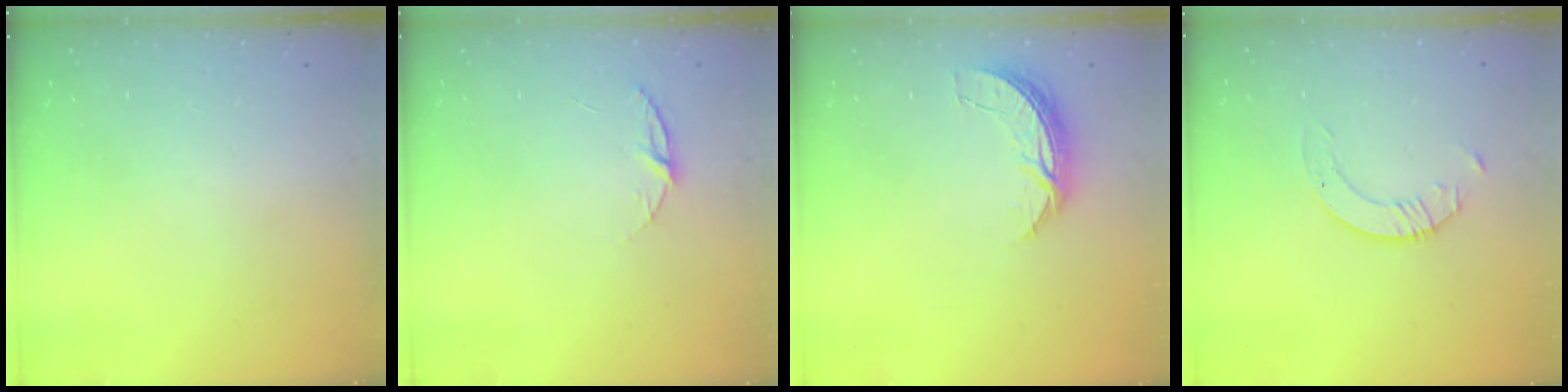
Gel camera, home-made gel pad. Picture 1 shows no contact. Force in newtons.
{"total": 5.9, "press": 5.8, "slide": 0.6}
{"total": 6.9, "press": 6.8, "slide": 0.5}
{"total": 2.0, "press": 2.0, "slide": 0.2}